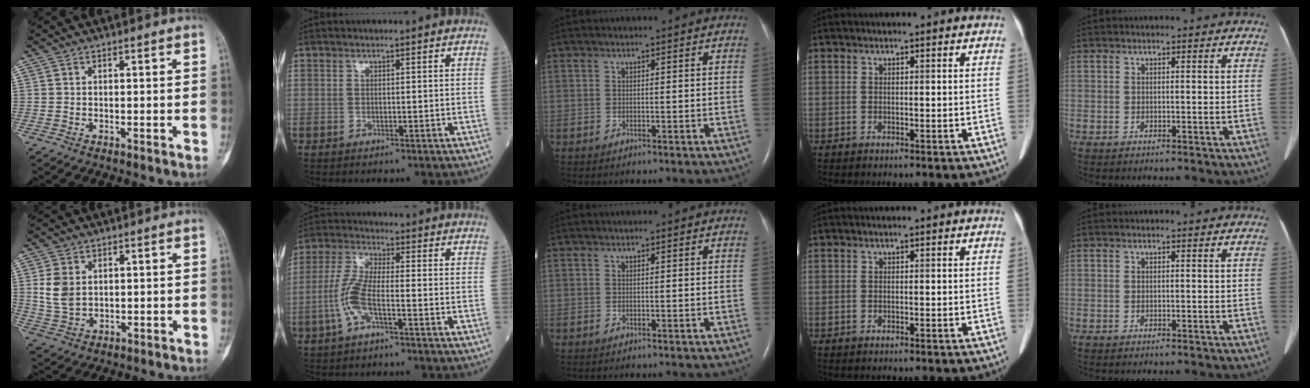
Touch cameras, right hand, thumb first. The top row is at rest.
{"thumb": {"total": 5.9, "force": [1.4, 4.2, 4.0], "torque": [-0.074, -0.005, 0.037]}, "index": {"total": 6.9, "force": [-2.3, 1.3, 6.3], "torque": [-0.148, 0.004, -0.051]}}